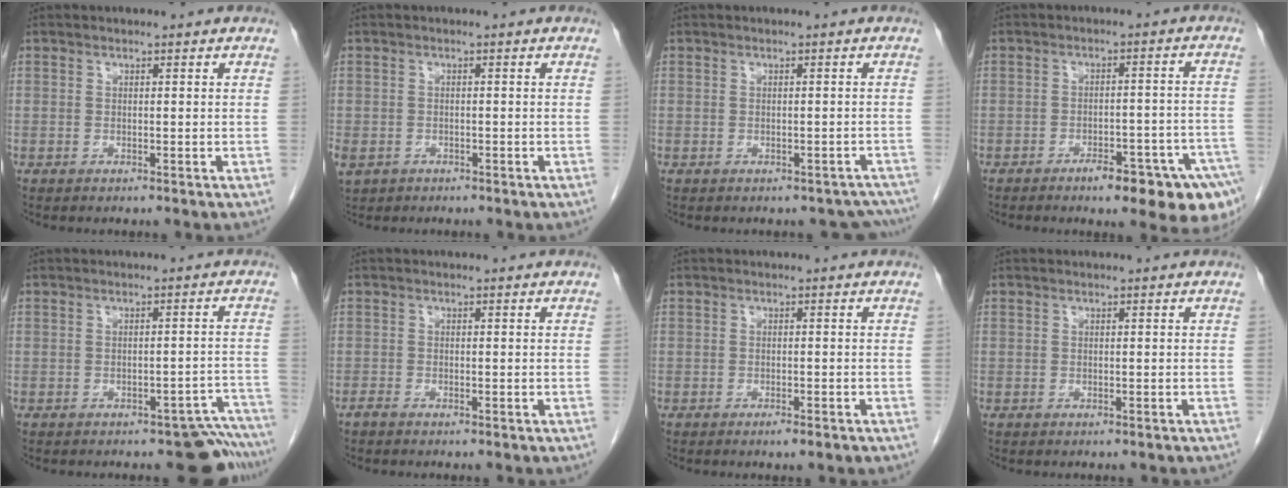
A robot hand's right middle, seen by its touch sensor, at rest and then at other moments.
{"total": 4.7, "force": [-2.7, 3.5, 1.7], "torque": [-0.048, -0.005, -0.041]}
{"total": 4.9, "force": [-4.3, 2.2, 0.6], "torque": [0.012, 0.005, -0.039]}
{"total": 11.8, "force": [-7.7, 2.0, 8.6], "torque": [-0.048, 0.022, -0.099]}
{"total": 7.7, "force": [-7.3, 1.8, 1.6], "torque": [0.018, 0.023, -0.083]}
{"total": 1.0, "force": [-0.9, 0.0, 0.4], "torque": [-0.008, -0.002, -0.014]}
{"total": 1.6, "force": [-1.1, 0.0, 1.2], "torque": [-0.014, -0.004, -0.015]}
{"total": 0.5, "force": [-0.5, -0.1, 0.1], "torque": [-0.005, -0.002, -0.009]}